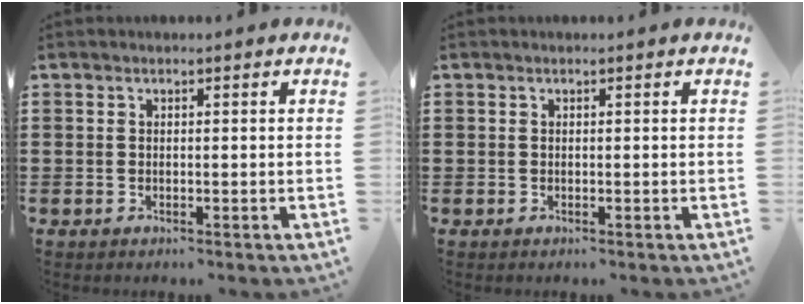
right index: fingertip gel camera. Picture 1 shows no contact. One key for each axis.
{"total": 0.0}